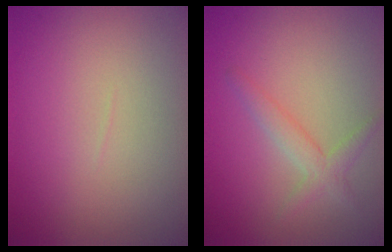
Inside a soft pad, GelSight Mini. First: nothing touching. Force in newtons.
{"total": 2.0, "press": 2.0, "slide": 0.2}